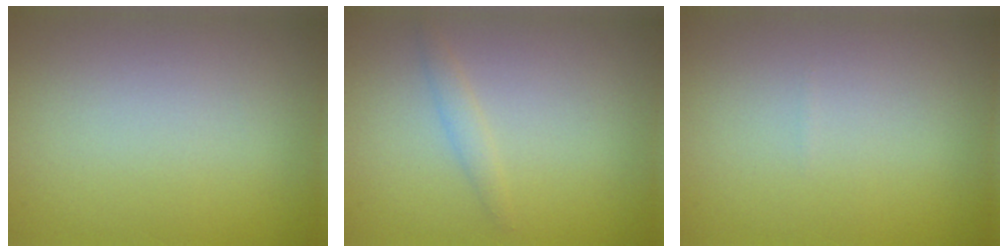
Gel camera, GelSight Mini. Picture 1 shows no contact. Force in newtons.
{"total": 1.1, "press": 1.1, "slide": 0.1}
{"total": 0.0}